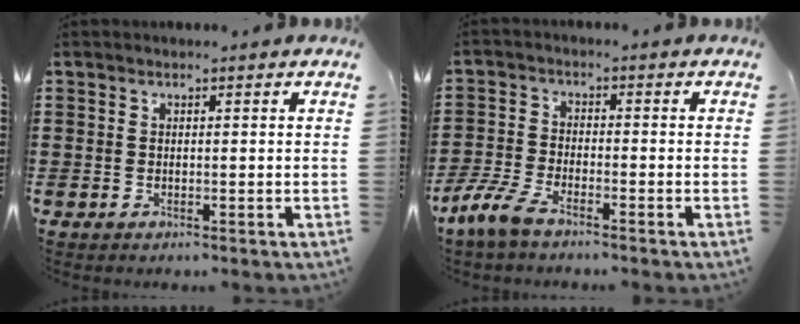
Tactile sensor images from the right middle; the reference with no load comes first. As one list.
[{"total": 5.7, "force": [-4.4, 1.3, 3.3], "torque": [-0.094, -0.010, -0.094]}]